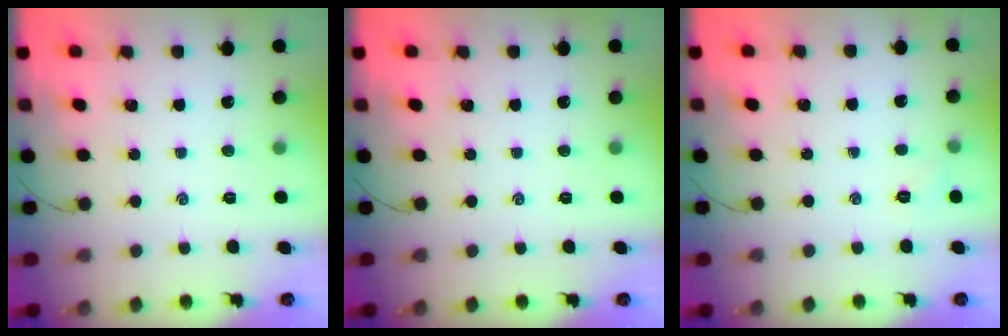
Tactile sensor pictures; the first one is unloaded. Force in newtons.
{"total": 0.0}
{"total": 4.5, "press": 4.3, "slide": 1.2}